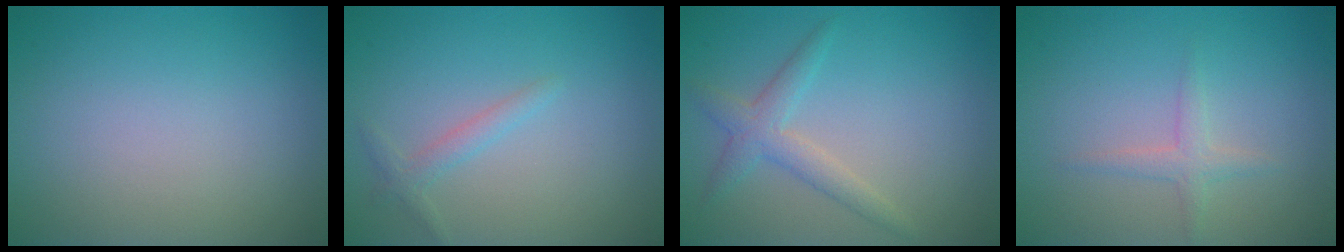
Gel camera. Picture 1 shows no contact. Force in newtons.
{"total": 1.4, "press": 1.4, "slide": 0.1}
{"total": 2.5, "press": 2.5, "slide": 0.0}
{"total": 1.5, "press": 1.5, "slide": 0.1}